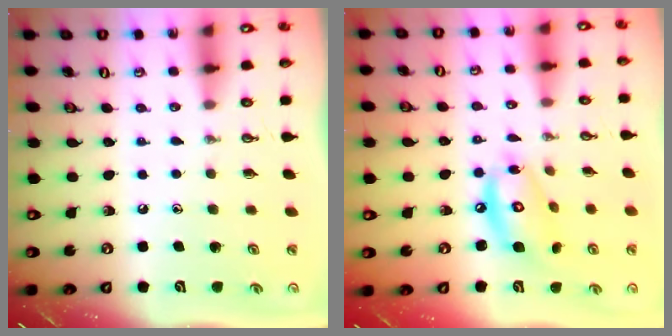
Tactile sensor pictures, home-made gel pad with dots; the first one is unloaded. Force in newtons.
{"total": 12.8, "press": 12.8, "slide": 1.2}